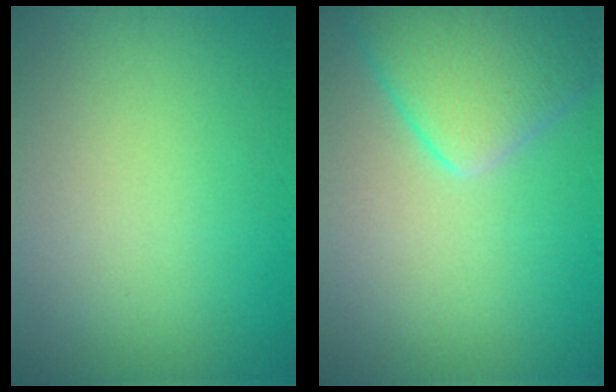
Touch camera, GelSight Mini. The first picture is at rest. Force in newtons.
{"total": 6.9, "press": 6.8, "slide": 0.4}